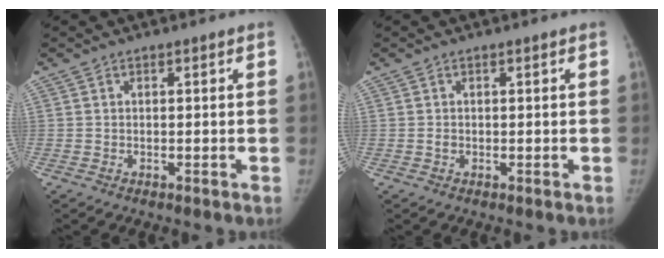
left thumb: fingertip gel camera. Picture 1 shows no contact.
{"total": 0.6, "force": [-0.1, 0.5, 0.4], "torque": [-0.004, 0.001, -0.002]}